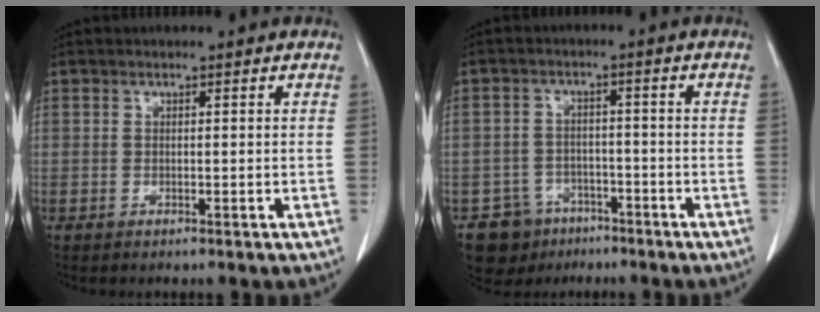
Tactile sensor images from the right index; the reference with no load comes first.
{"total": 7.0, "force": [-4.5, 5.3, 0.3], "torque": [-0.002, 0.013, -0.066]}